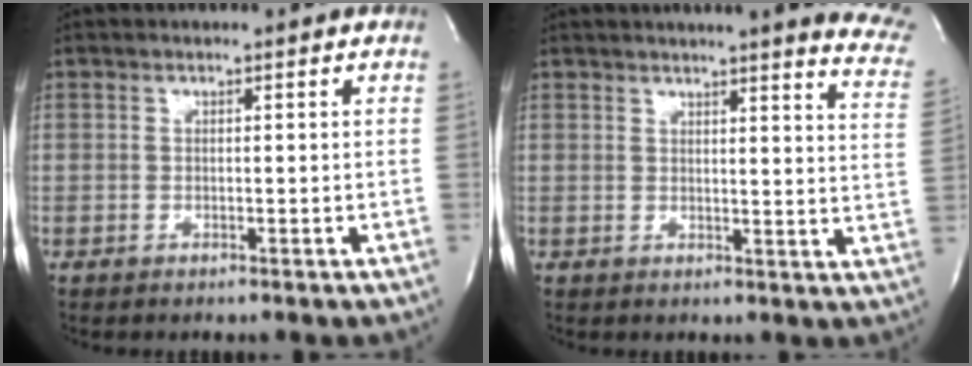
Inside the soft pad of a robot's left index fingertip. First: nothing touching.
{"total": 16.5, "force": [13.9, 1.7, 8.6], "torque": [-0.095, -0.041, 0.143]}